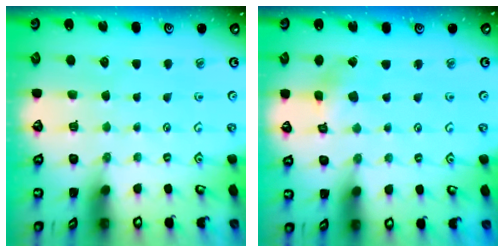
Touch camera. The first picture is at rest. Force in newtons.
{"total": 2.3, "press": 2.3, "slide": 0.1}